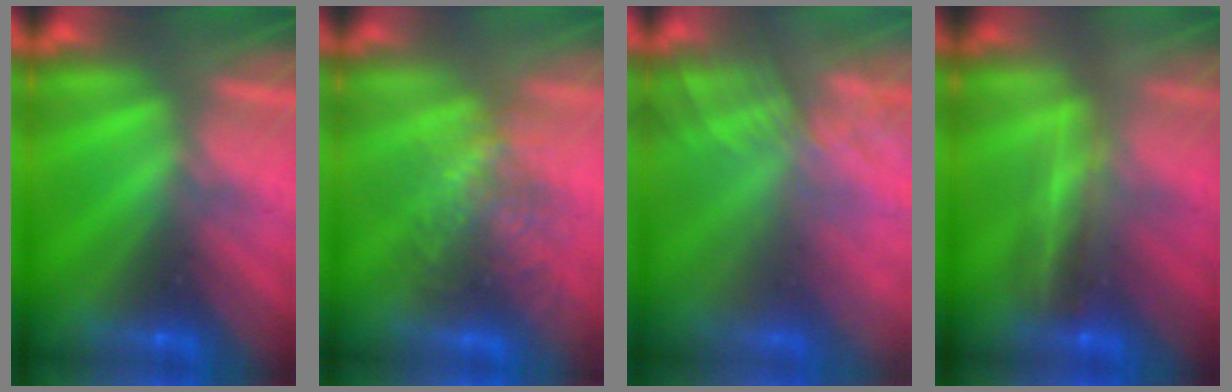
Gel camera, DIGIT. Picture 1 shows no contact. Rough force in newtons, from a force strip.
{"total": 3.1}
{"total": 9.0}
{"total": 2.5}